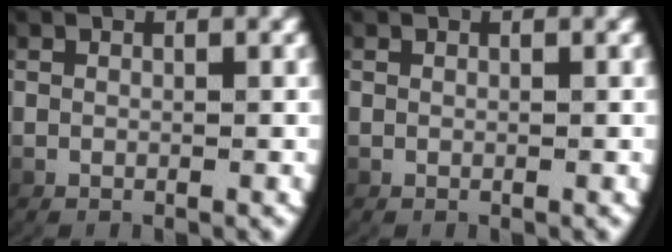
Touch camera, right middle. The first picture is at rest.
{"total": 0.0}